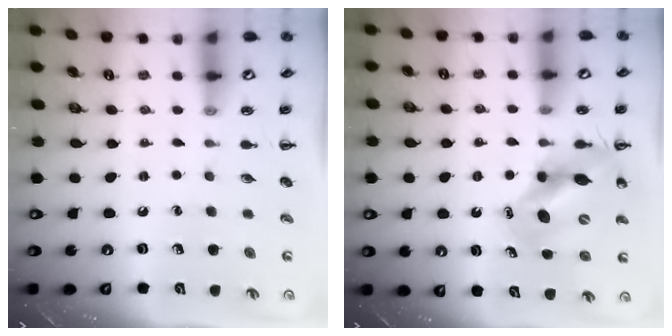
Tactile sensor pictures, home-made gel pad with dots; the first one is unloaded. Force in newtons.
{"total": 11.1, "press": 10.7, "slide": 2.9}